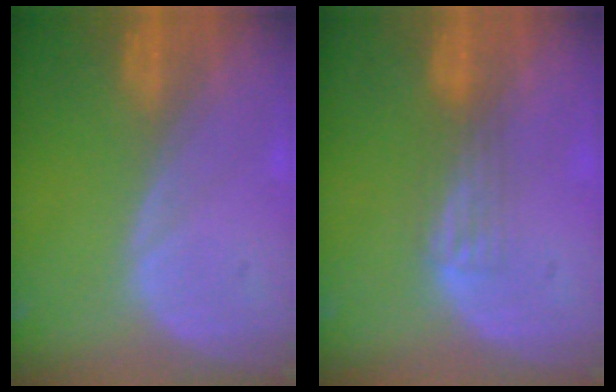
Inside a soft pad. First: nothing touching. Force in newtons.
{"total": 2.5, "press": 2.2, "slide": 1.3}